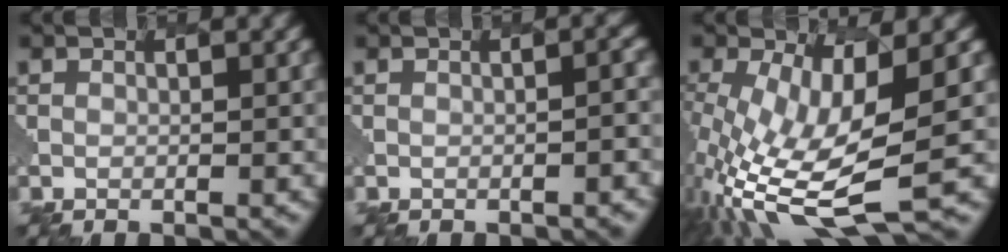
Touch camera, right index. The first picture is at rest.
{"total": 2.5, "force": [-0.4, 0.8, 2.4], "torque": [-0.002, 0.012, -0.010]}
{"total": 6.7, "force": [-1.8, 1.7, 6.2], "torque": [-0.168, -0.015, -0.052]}